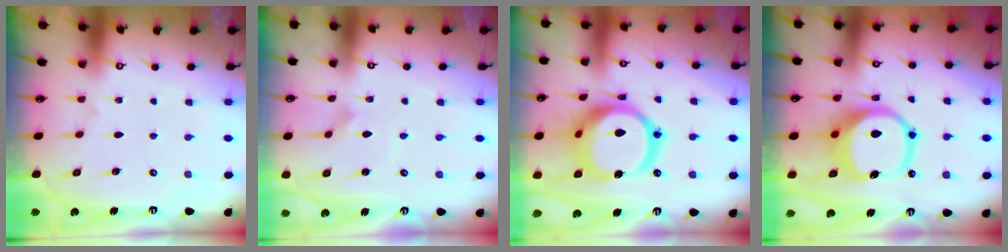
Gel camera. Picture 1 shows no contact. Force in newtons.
{"total": 1.9, "press": 1.9, "slide": 0.1}
{"total": 21.8, "press": 21.7, "slide": 2.4}
{"total": 12.6, "press": 12.4, "slide": 2.3}